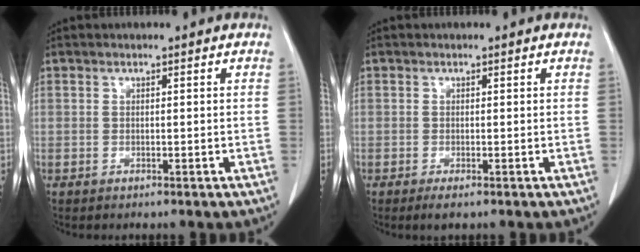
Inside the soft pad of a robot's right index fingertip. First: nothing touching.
{"total": 1.3, "force": [-0.8, 0.2, 1.1], "torque": [-0.016, -0.004, -0.010]}